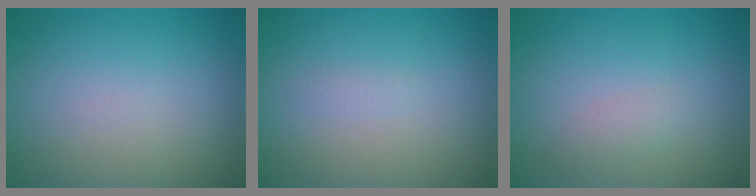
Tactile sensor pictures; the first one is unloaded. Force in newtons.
{"total": 0.6, "press": 0.6, "slide": 0.1}
{"total": 1.1, "press": 1.1, "slide": 0.0}